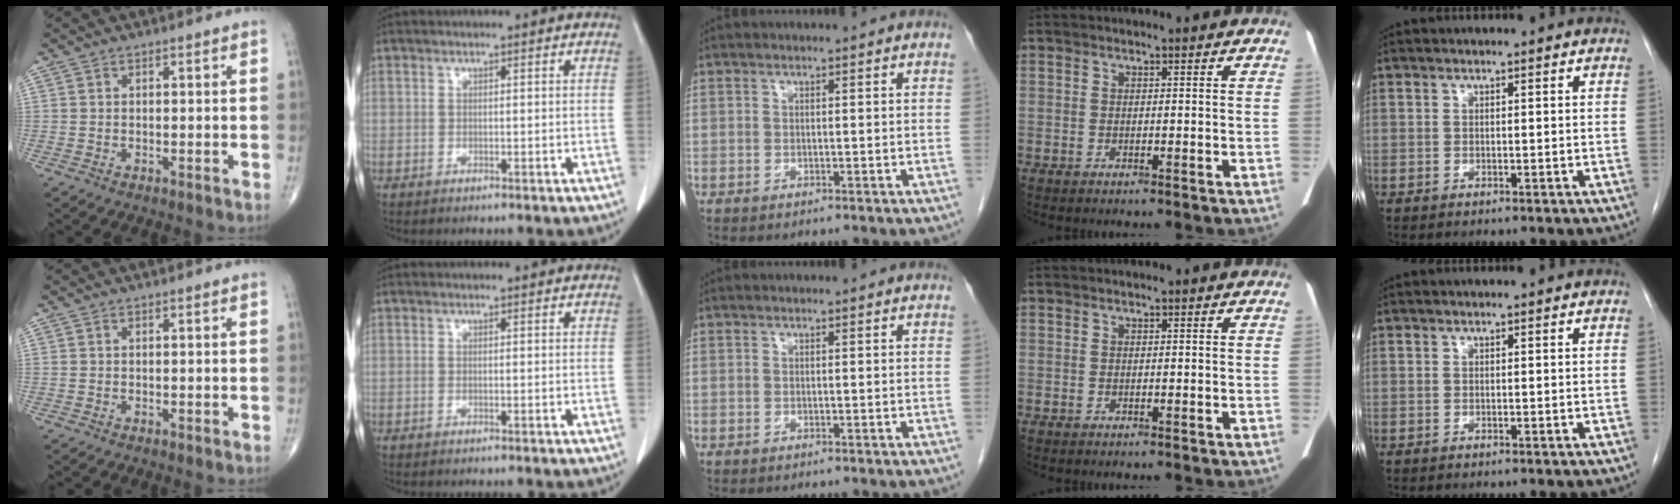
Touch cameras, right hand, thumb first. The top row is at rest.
{}